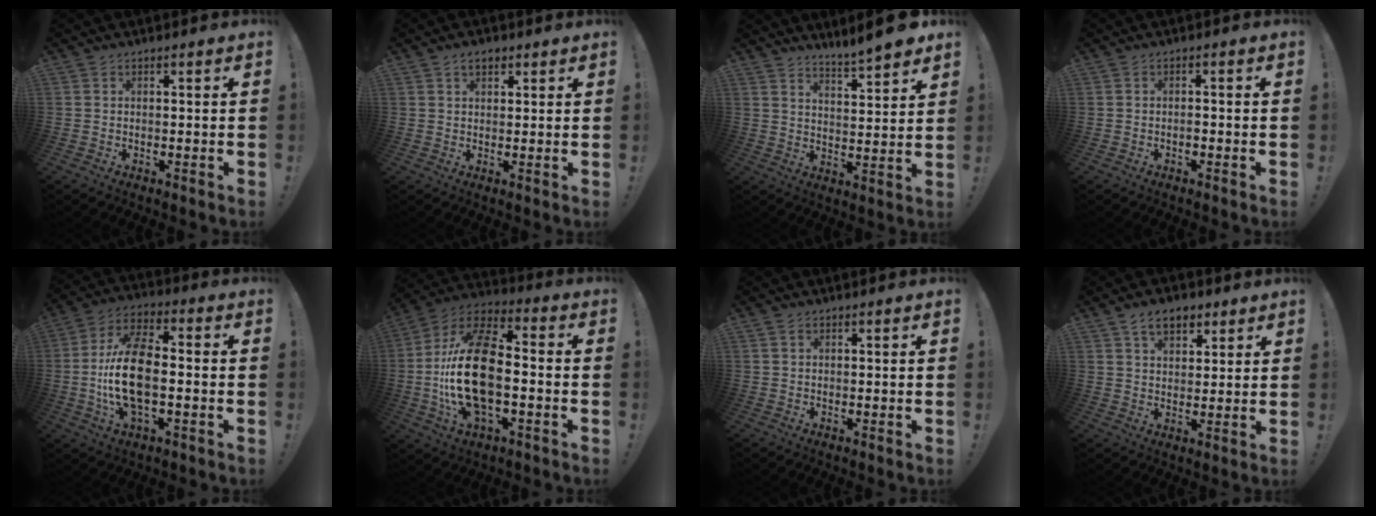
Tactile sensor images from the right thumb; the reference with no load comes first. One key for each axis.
{"total": 3.1, "fx": 1.7, "fy": 1.8, "fz": 1.8, "tx": -0.031, "ty": 0.000, "tz": 0.030}
{"total": 7.9, "fx": 7.0, "fy": 0.5, "fz": 3.8, "tx": -0.052, "ty": -0.059, "tz": 0.119}
{"total": 1.0, "fx": -0.7, "fy": 0.4, "fz": 0.5, "tx": -0.015, "ty": 0.004, "tz": -0.012}
{"total": 16.2, "fx": -2.0, "fy": 7.9, "fz": 14.0, "tx": -0.287, "ty": 0.005, "tz": -0.035}
{"total": 22.7, "fx": -2.5, "fy": 11.4, "fz": 19.5, "tx": -0.391, "ty": 0.016, "tz": -0.040}
{"total": 0.9, "fx": 0.5, "fy": 0.6, "fz": 0.4, "tx": -0.006, "ty": 0.000, "tz": 0.009}
{"total": 7.7, "fx": 4.5, "fy": 4.8, "fz": 4.1, "tx": -0.061, "ty": -0.008, "tz": 0.082}